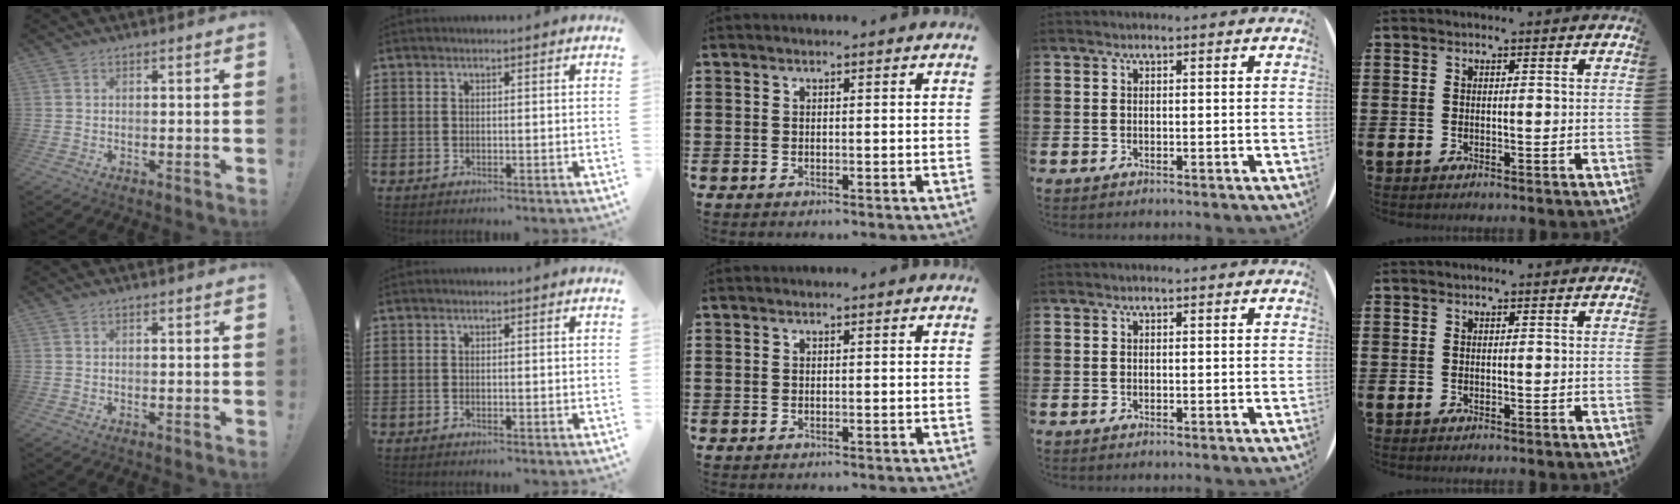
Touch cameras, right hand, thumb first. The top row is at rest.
{}